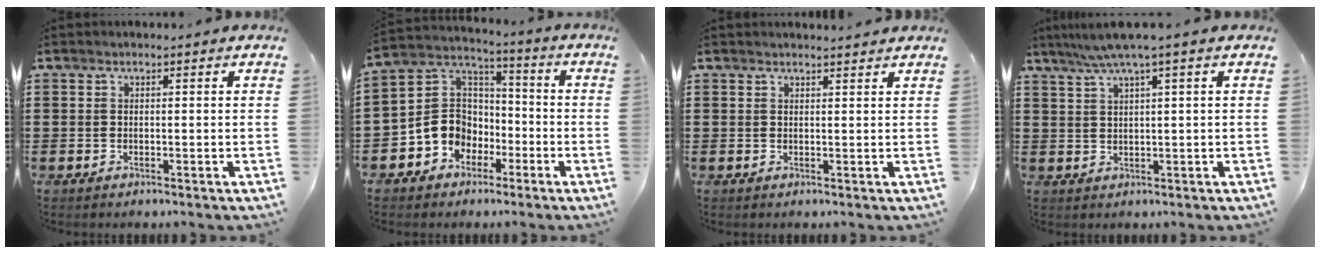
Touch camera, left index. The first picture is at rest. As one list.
[{"total": 7.9, "force": [-2.9, 7.2, 1.8], "torque": [-0.076, 0.010, -0.062]}, {"total": 1.2, "force": [1.2, 0.0, 0.1], "torque": [-0.006, -0.002, 0.023]}, {"total": 3.9, "force": [2.1, -0.4, 3.3], "torque": [-0.066, 0.000, 0.035]}]